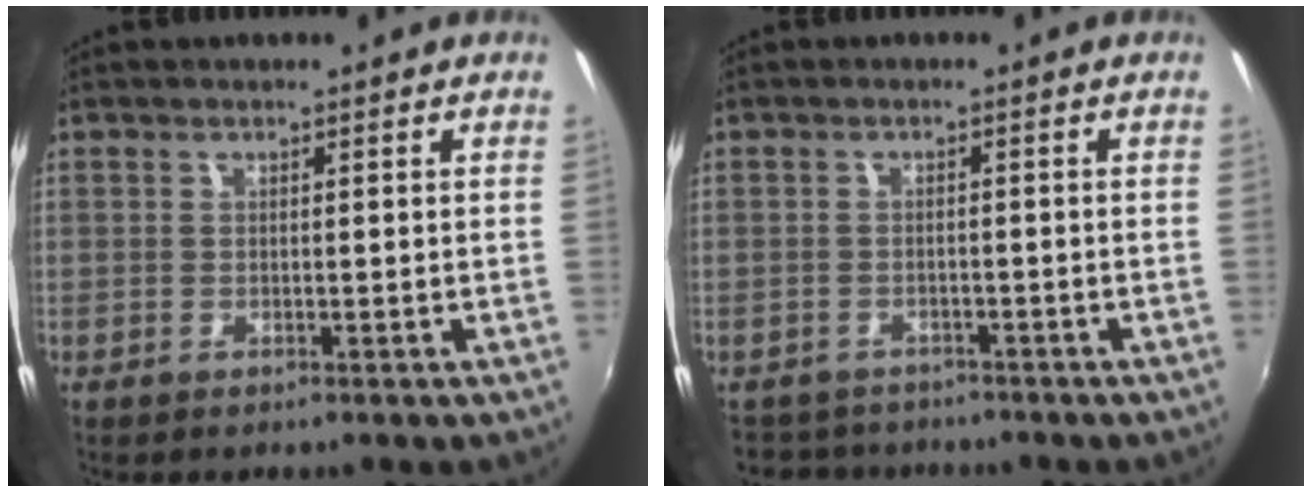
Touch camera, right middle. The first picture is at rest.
{"total": 4.7, "force": [-3.9, 2.7, 0.2], "torque": [-0.012, 0.014, -0.064]}